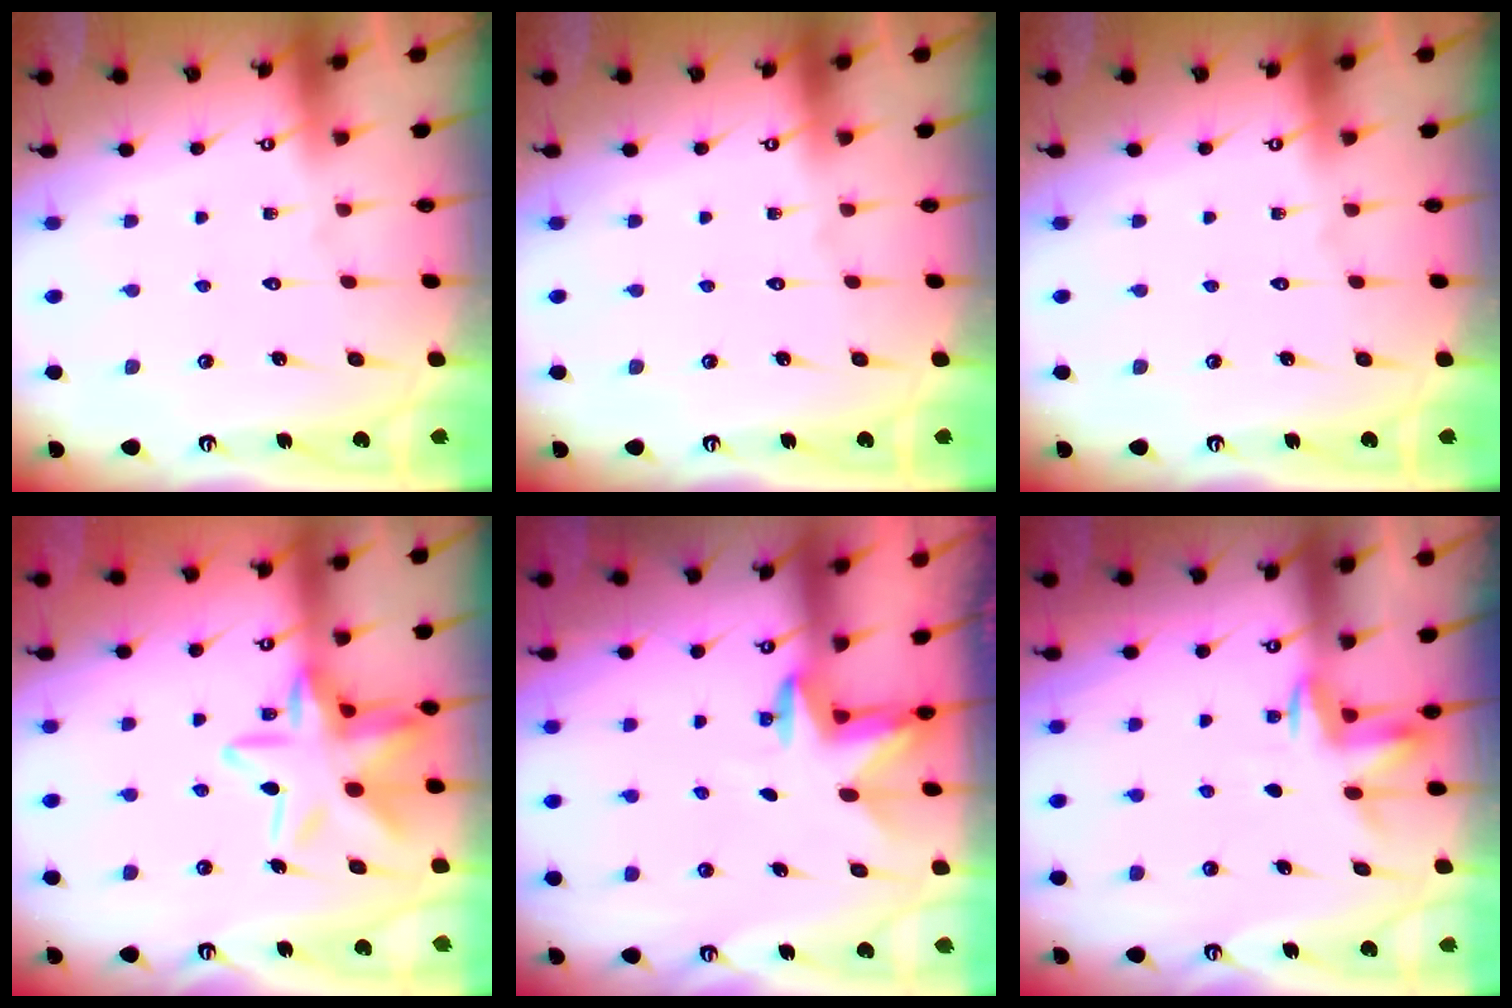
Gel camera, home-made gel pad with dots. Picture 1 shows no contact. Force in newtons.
{"total": 0.0}
{"total": 0.0}
{"total": 15.6, "press": 15.5, "slide": 1.3}
{"total": 2.9, "press": 2.8, "slide": 0.7}
{"total": 3.3, "press": 3.3, "slide": 0.4}